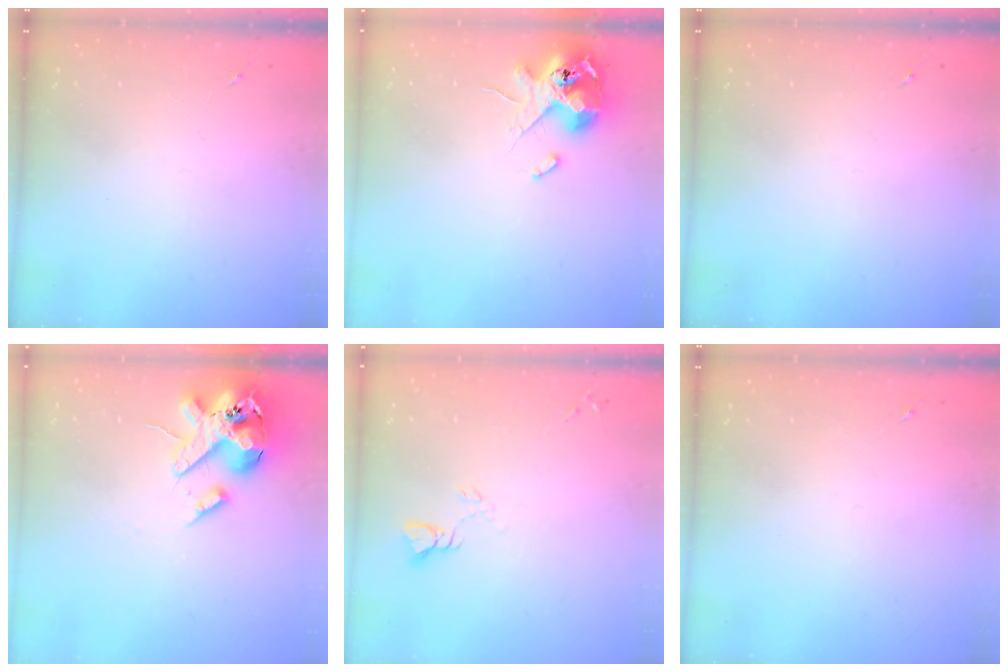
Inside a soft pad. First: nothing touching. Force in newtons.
{"total": 12.7, "press": 12.5, "slide": 2.1}
{"total": 0.0}
{"total": 17.7, "press": 17.4, "slide": 2.9}
{"total": 2.8, "press": 2.8, "slide": 0.2}
{"total": 0.0}